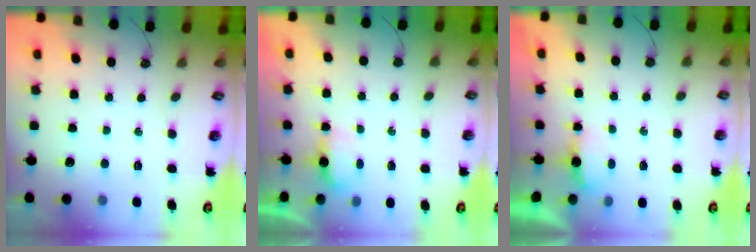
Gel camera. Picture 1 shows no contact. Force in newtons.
{"total": 6.0, "press": 3.6, "slide": 4.9}
{"total": 3.3, "press": 3.2, "slide": 0.6}